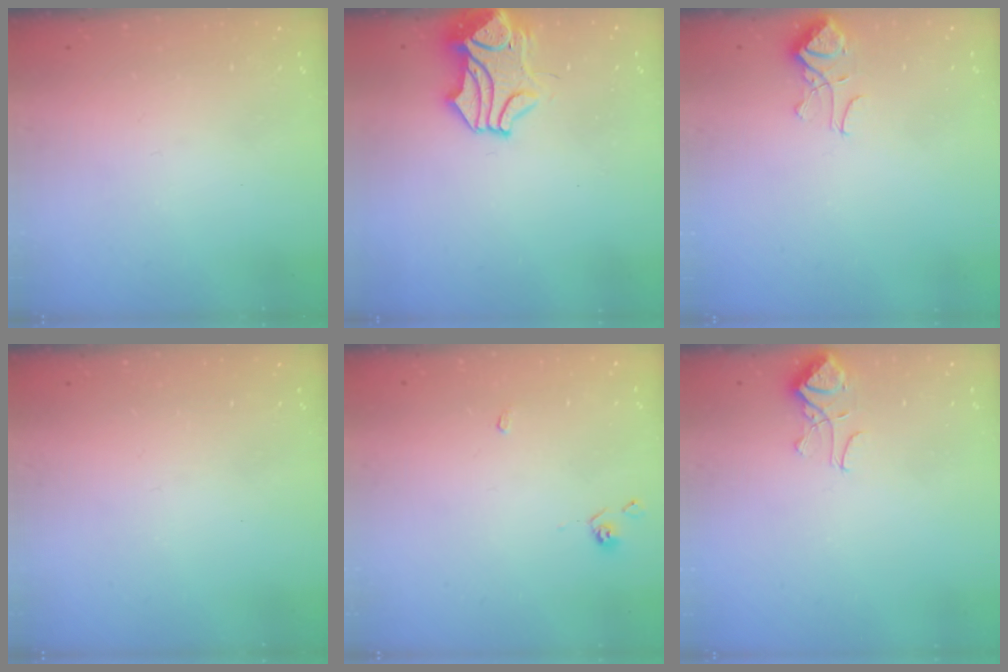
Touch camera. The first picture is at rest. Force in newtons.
{"total": 1.6, "press": 0.9, "slide": 1.3}
{"total": 2.9, "press": 2.8, "slide": 0.8}
{"total": 0.0}
{"total": 2.2, "press": 2.2, "slide": 0.5}
{"total": 2.9, "press": 2.8, "slide": 0.8}